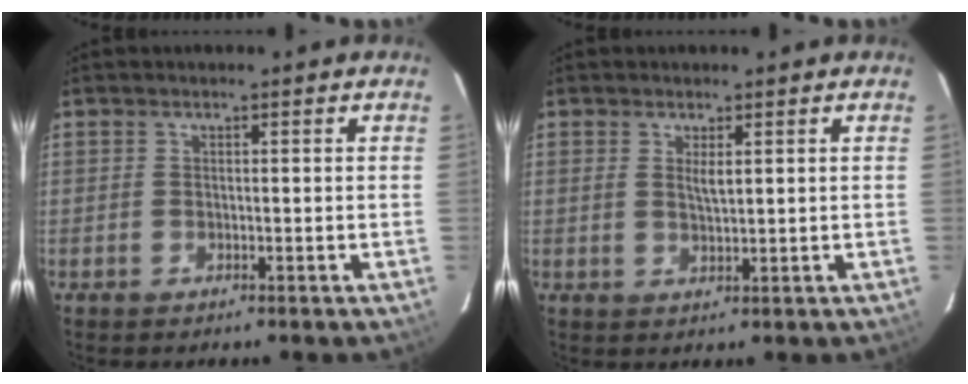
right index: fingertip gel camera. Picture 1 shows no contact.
{"total": 2.3, "force": [0.8, 0.6, 2.1], "torque": [-0.037, -0.003, 0.015]}